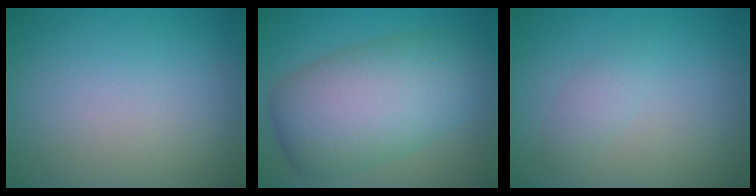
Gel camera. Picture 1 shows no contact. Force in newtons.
{"total": 9.6, "press": 9.6, "slide": 0.4}
{"total": 1.2, "press": 1.2, "slide": 0.0}